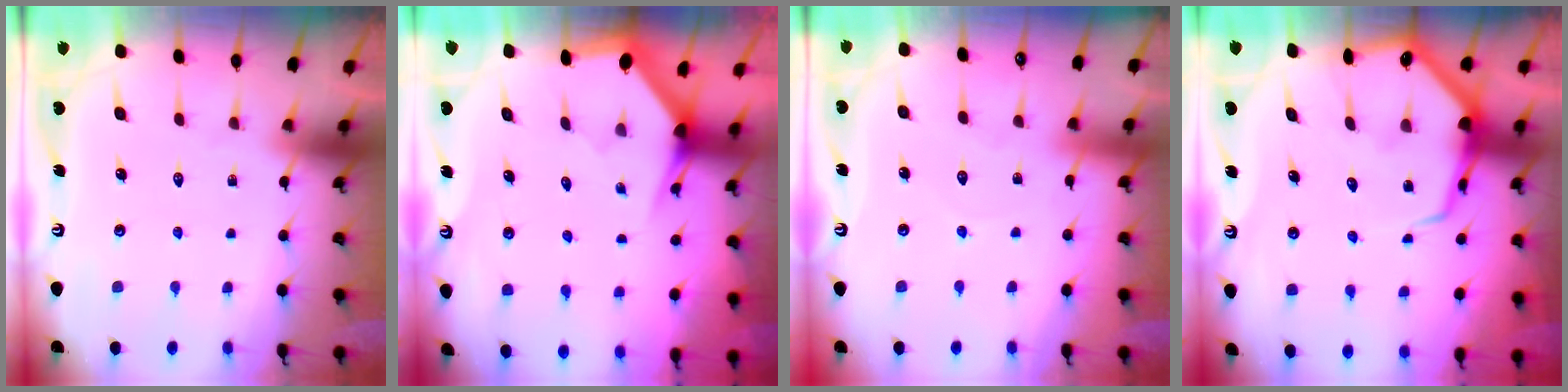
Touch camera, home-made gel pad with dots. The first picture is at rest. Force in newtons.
{"total": 3.0, "press": 3.0, "slide": 0.1}
{"total": 2.6, "press": 2.6, "slide": 0.2}
{"total": 8.2, "press": 8.1, "slide": 1.0}